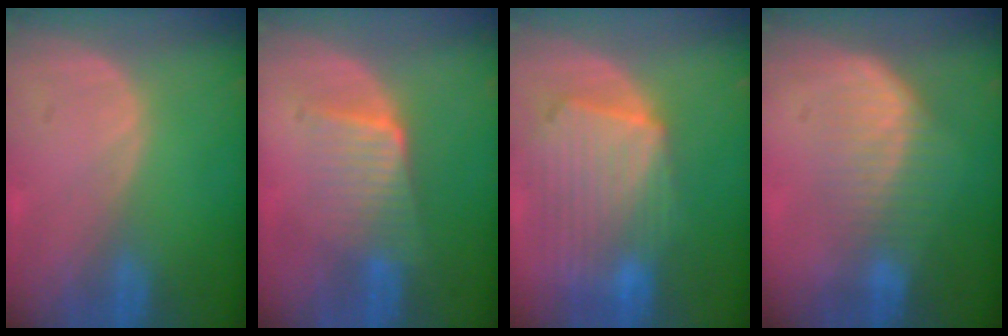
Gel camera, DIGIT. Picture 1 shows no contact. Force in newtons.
{"total": 6.6, "press": 5.8, "slide": 3.1}
{"total": 10.9, "press": 9.5, "slide": 5.3}
{"total": 6.5, "press": 5.9, "slide": 2.7}